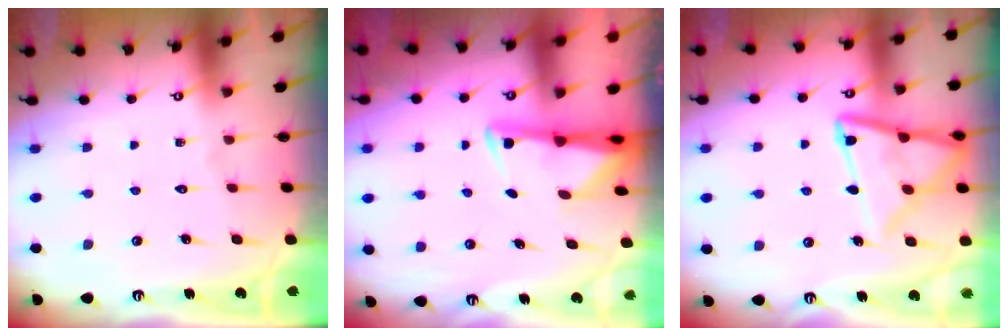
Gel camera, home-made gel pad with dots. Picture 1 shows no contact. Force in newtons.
{"total": 2.9, "press": 2.8, "slide": 0.6}
{"total": 14.6, "press": 14.5, "slide": 1.4}